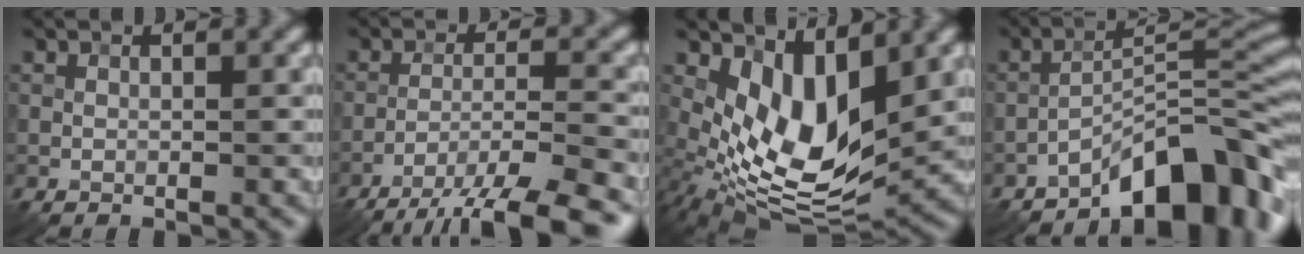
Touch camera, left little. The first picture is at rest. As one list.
[{"total": 10.3, "force": [-8.1, 1.9, 6.0], "torque": [-0.088, -0.014, -0.118]}, {"total": 9.5, "force": [1.8, 4.8, 8.0], "torque": [-0.150, -0.022, 0.033]}, {"total": 9.1, "force": [-6.2, 2.4, 6.2], "torque": [-0.080, 0.016, -0.104]}]